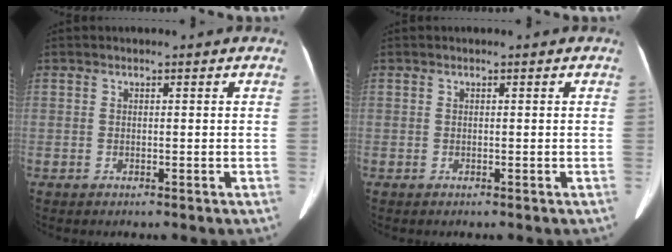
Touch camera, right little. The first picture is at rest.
{"total": 0.0}